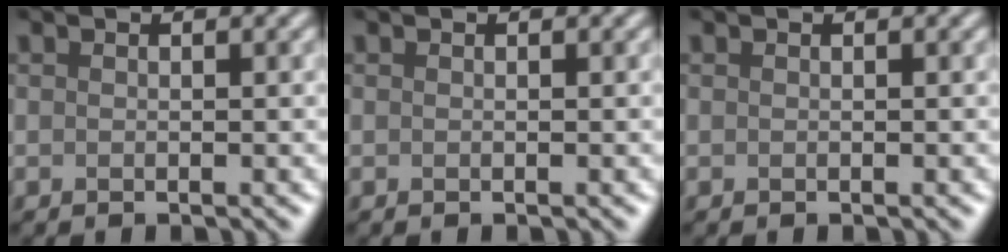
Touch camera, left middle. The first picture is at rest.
{"total": 0.0}
{"total": 0.0}